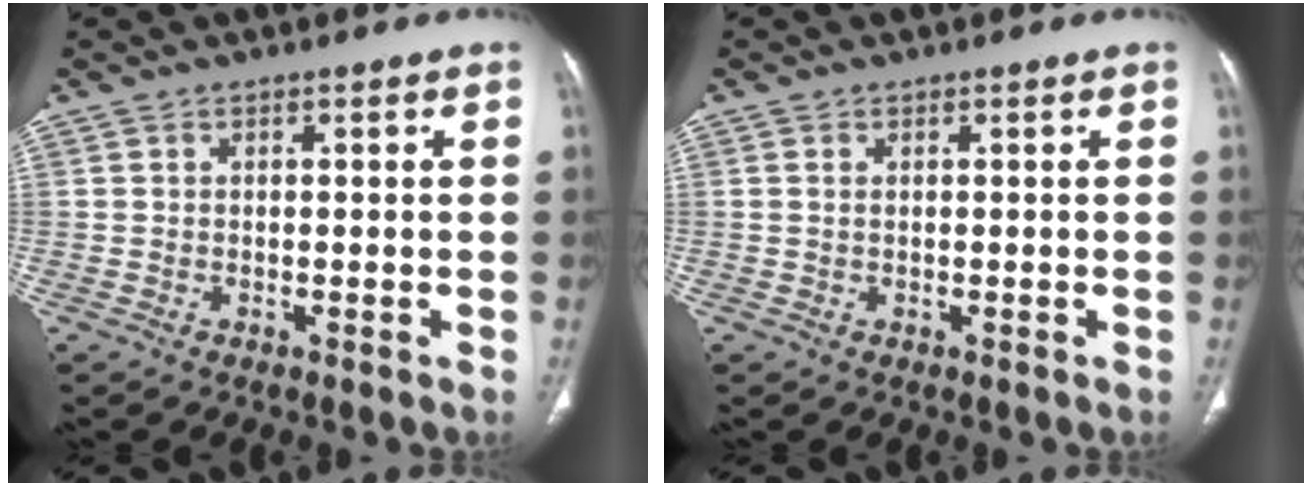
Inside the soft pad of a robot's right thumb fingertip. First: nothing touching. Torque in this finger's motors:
{"motor_torque": [-0.05, -0.13, -0.42, 0.34, -0.02]}